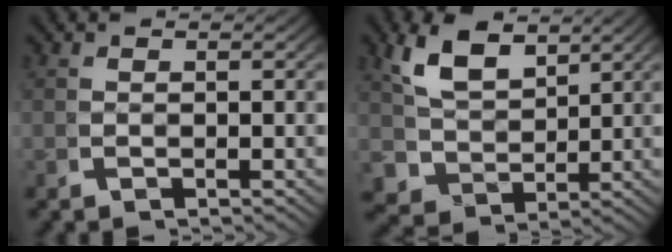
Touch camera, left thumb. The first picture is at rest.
{"total": 5.1, "force": [2.3, 3.9, 2.5], "torque": [-0.077, -0.024, 0.058]}